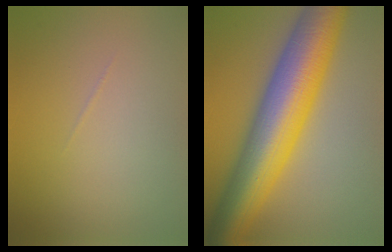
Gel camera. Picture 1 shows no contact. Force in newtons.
{"total": 12.8, "press": 12.8, "slide": 0.1}